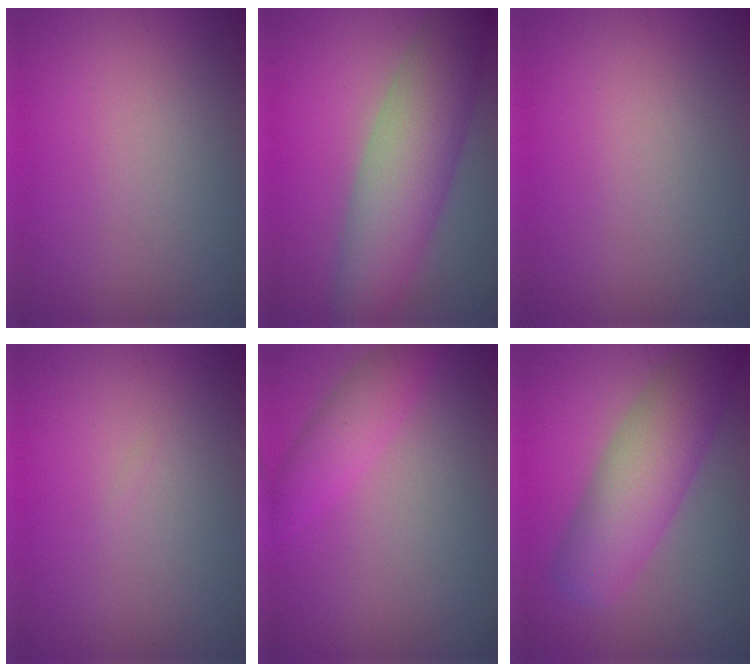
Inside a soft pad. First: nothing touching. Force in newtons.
{"total": 7.9, "press": 7.9, "slide": 0.5}
{"total": 0.0}
{"total": 0.0}
{"total": 2.7, "press": 2.7, "slide": 0.1}
{"total": 6.9, "press": 6.9, "slide": 0.2}